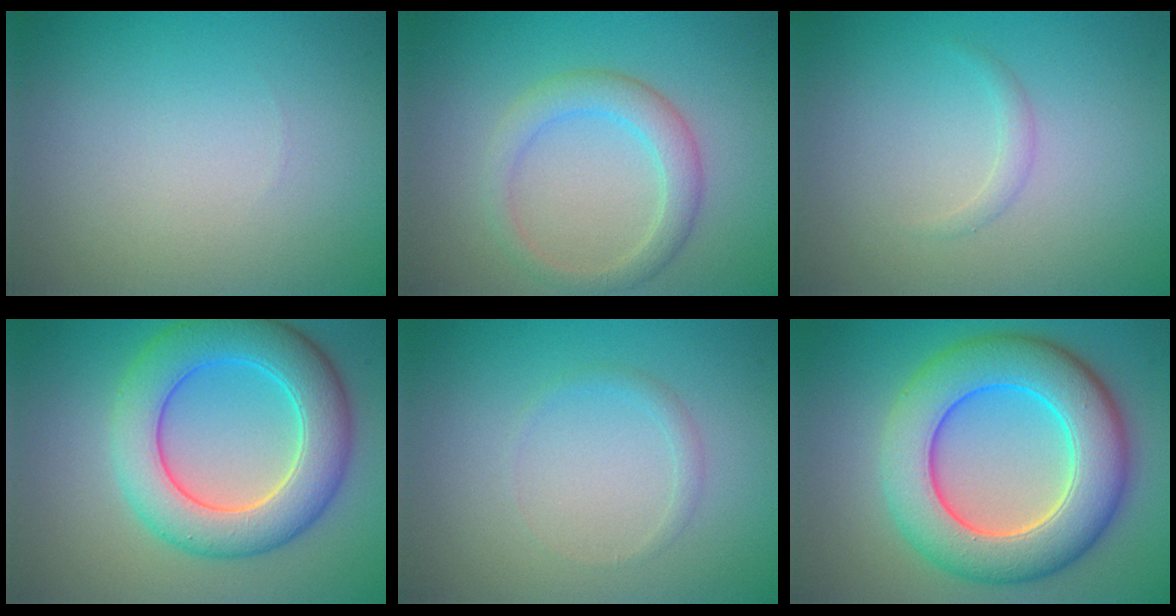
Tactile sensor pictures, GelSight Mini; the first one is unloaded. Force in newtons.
{"total": 2.9, "press": 2.9, "slide": 0.2}
{"total": 0.8, "press": 0.8, "slide": 0.0}
{"total": 8.0, "press": 8.0, "slide": 0.4}
{"total": 0.9, "press": 0.9, "slide": 0.1}
{"total": 9.9, "press": 9.9, "slide": 0.3}